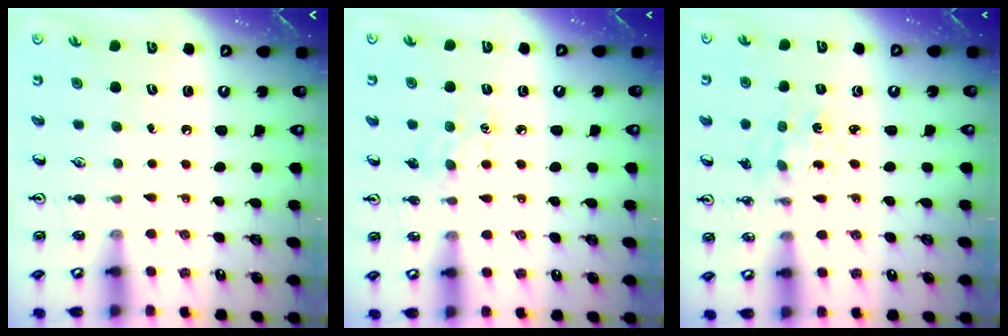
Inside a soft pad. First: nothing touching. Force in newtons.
{"total": 5.3, "press": 5.3, "slide": 0.7}
{"total": 2.1, "press": 2.1, "slide": 0.3}